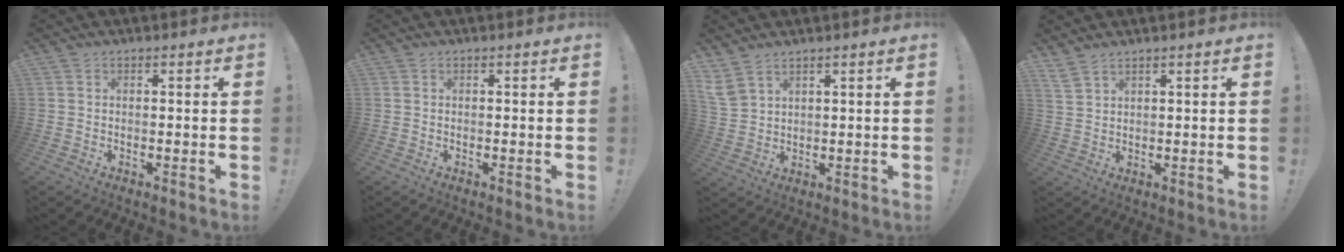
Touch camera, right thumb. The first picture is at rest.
{"total": 0.0}
{"total": 5.8, "force": [4.3, 2.7, 2.8], "torque": [-0.060, -0.013, 0.087]}
{"total": 3.8, "force": [3.3, 0.8, 1.8], "torque": [-0.047, -0.012, 0.065]}